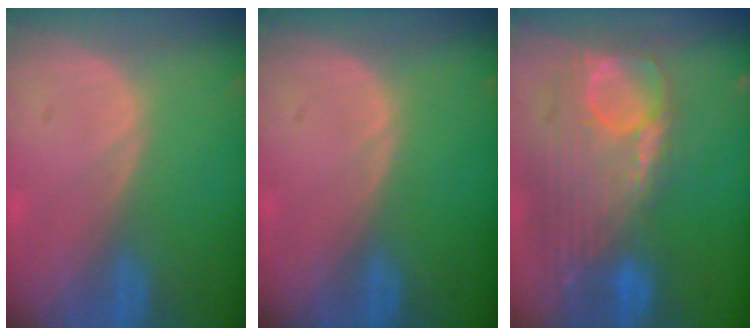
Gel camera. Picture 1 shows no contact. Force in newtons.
{"total": 0.0}
{"total": 12.8, "press": 10.8, "slide": 6.9}